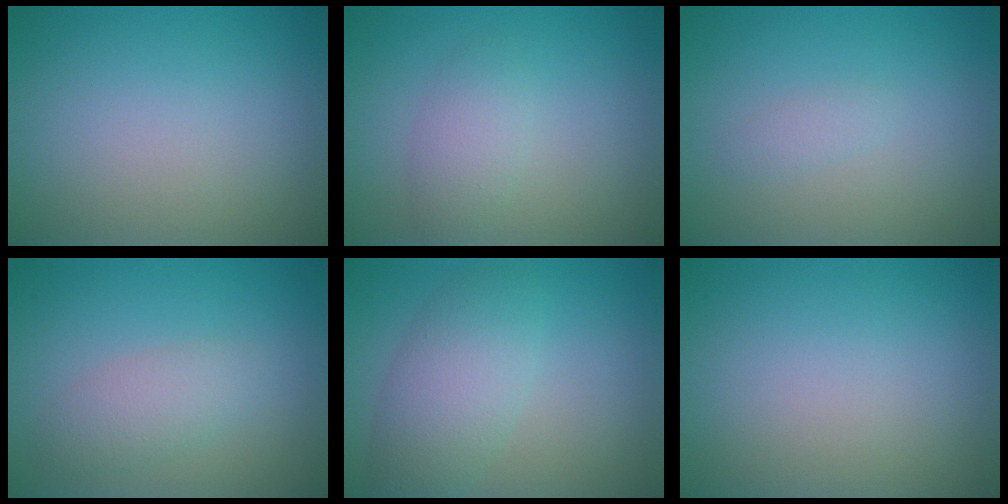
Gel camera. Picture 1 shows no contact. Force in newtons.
{"total": 2.2, "press": 2.2, "slide": 0.1}
{"total": 0.8, "press": 0.8, "slide": 0.1}
{"total": 2.4, "press": 2.4, "slide": 0.0}
{"total": 4.4, "press": 4.4, "slide": 0.0}
{"total": 0.0}